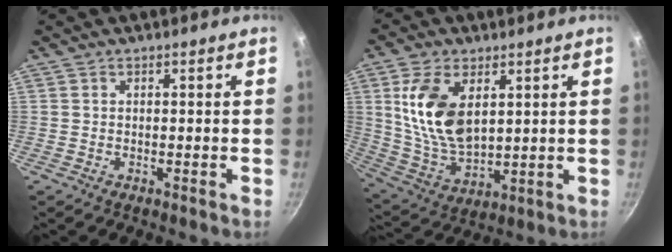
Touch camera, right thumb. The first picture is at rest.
{"total": 14.7, "force": [4.1, 8.3, 11.4], "torque": [-0.205, -0.028, 0.093]}